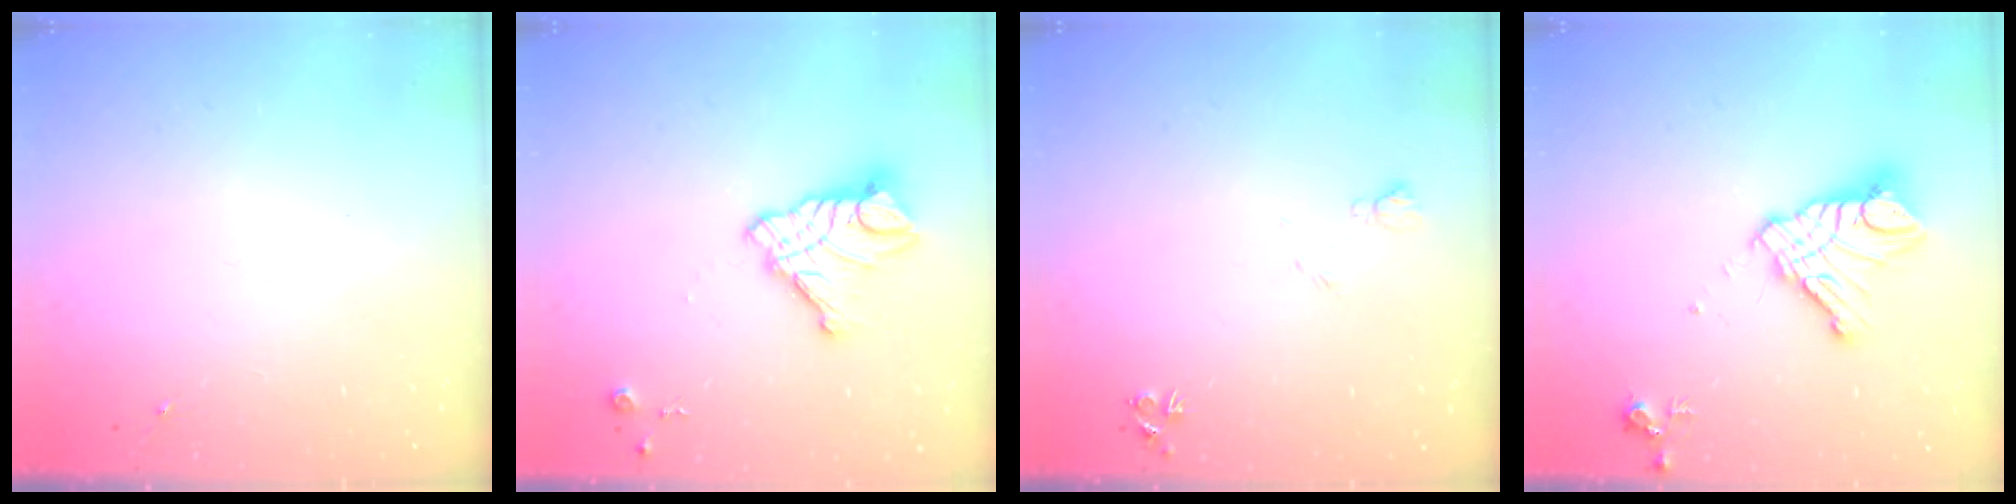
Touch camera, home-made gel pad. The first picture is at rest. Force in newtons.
{"total": 15.1, "press": 15.0, "slide": 1.4}
{"total": 5.2, "press": 5.1, "slide": 1.0}
{"total": 15.8, "press": 15.7, "slide": 1.7}